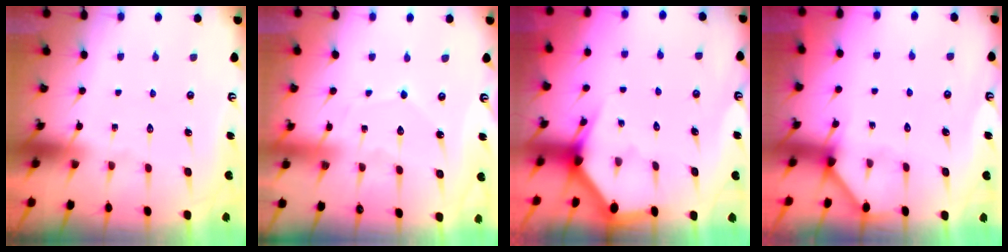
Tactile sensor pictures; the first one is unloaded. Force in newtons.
{"total": 3.5, "press": 3.5, "slide": 0.2}
{"total": 3.5, "press": 3.5, "slide": 0.1}
{"total": 2.0, "press": 2.0, "slide": 0.2}